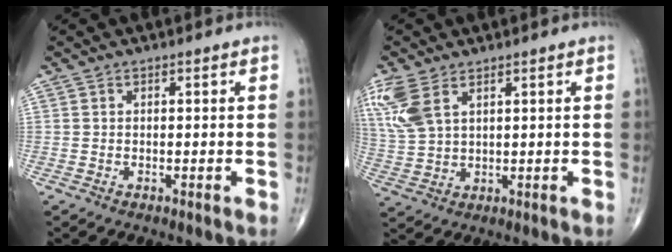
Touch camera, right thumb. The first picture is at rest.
{"total": 8.7, "force": [4.4, 4.3, 6.1], "torque": [-0.156, 0.000, 0.102]}